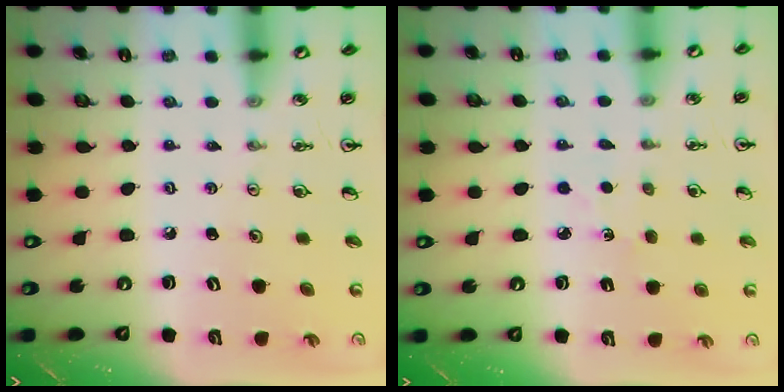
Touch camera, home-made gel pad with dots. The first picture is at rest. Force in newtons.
{"total": 2.9, "press": 2.9, "slide": 0.3}